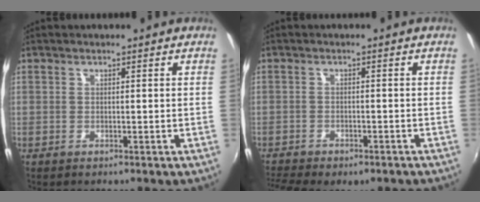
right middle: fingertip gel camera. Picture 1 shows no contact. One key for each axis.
{"total": 9.3, "fx": -7.3, "fy": 3.4, "fz": 4.8, "tx": -0.120, "ty": -0.039, "tz": -0.116}